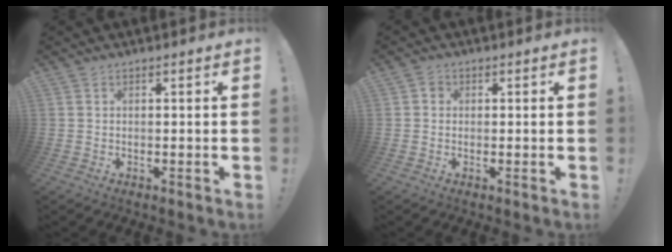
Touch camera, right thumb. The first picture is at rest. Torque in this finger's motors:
{"motor_torque": [0.18, 0.06, 0.18, -0.07, -0.02]}